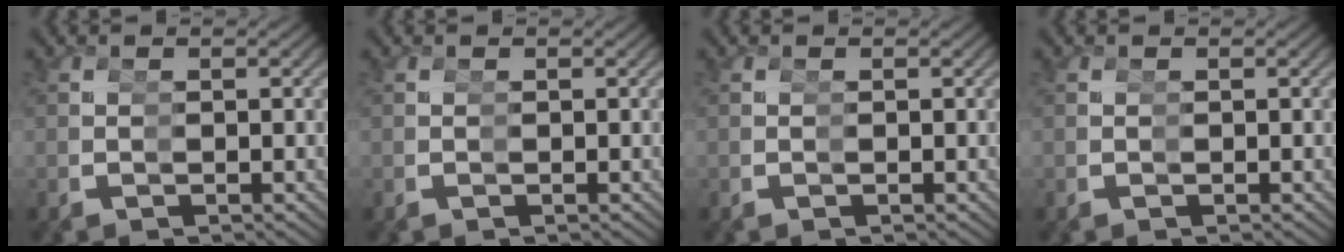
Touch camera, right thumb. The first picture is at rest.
{"total": 0.0}
{"total": 0.0}
{"total": 0.0}